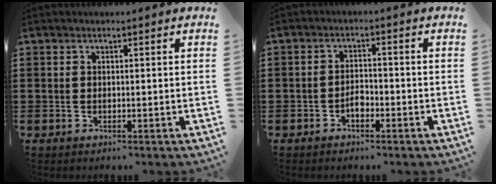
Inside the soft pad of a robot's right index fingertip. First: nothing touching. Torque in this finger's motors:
{"motor_torque": [1.10, 1.04, 0.08, 0.04]}